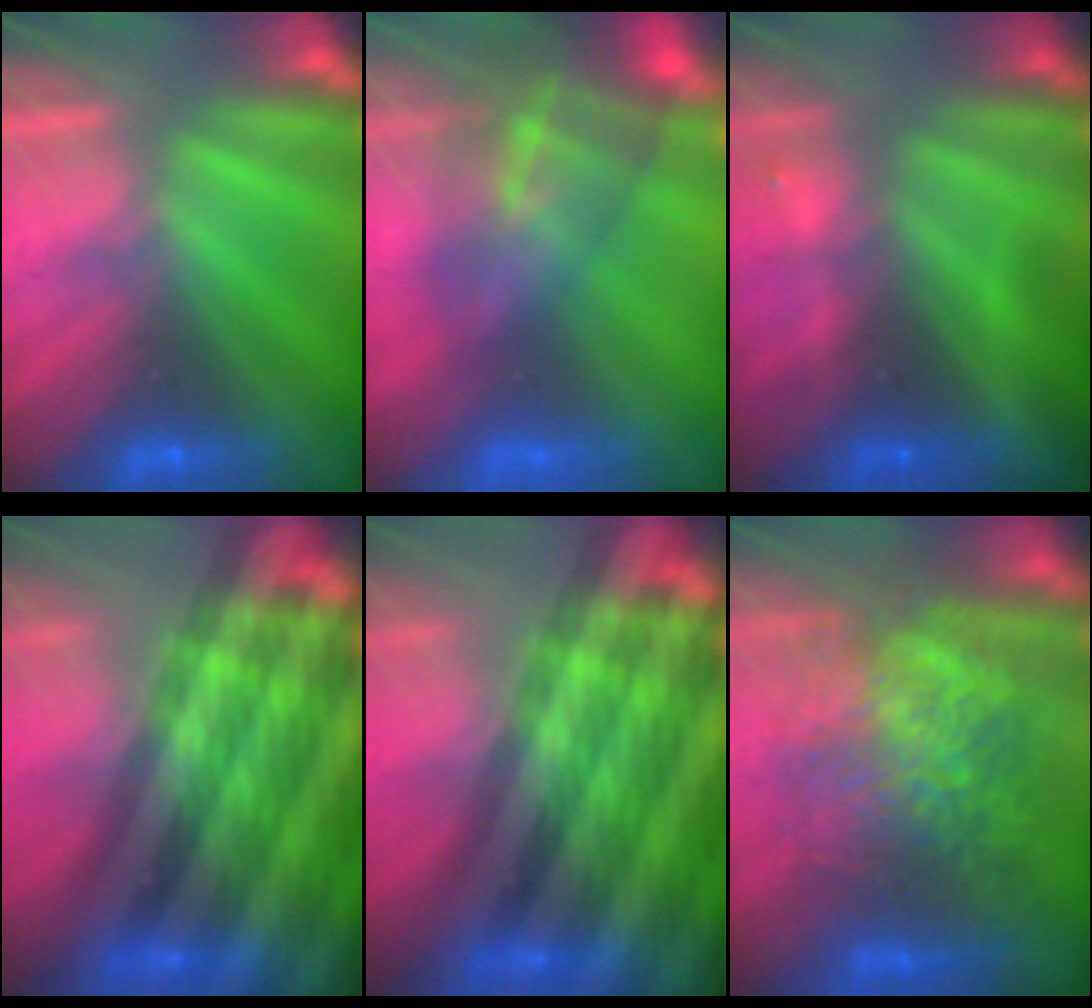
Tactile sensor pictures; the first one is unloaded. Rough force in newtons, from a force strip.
{"total": 7.4}
{"total": 5.7}
{"total": 7.4}
{"total": 7.4}
{"total": 7.6}